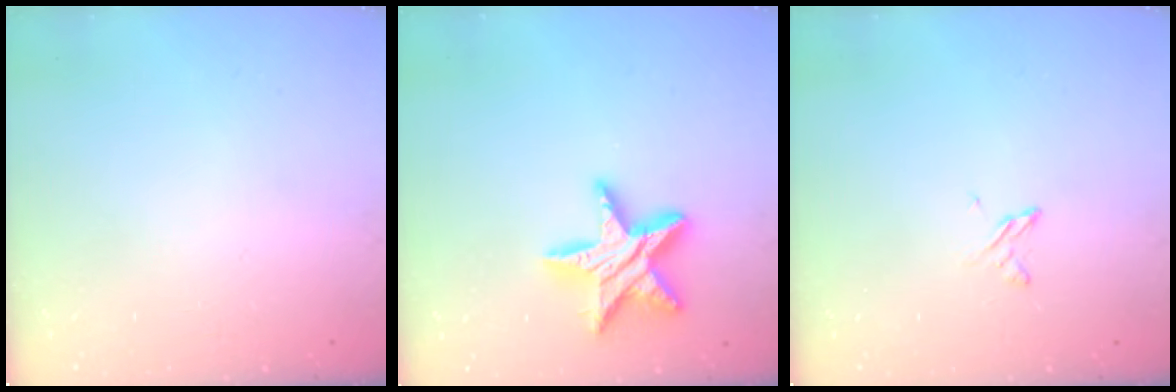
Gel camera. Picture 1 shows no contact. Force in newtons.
{"total": 15.1, "press": 15.0, "slide": 1.4}
{"total": 3.0, "press": 2.9, "slide": 0.4}